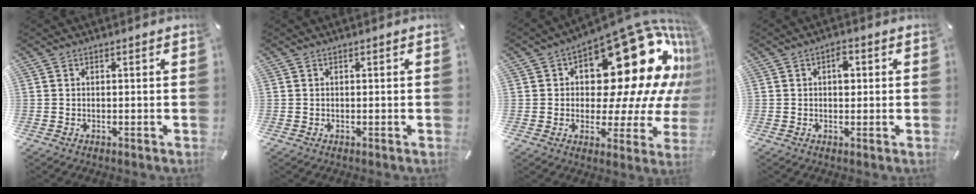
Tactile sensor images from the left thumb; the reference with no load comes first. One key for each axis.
{"total": 0.0}
{"total": 29.2, "fx": 10.5, "fy": 14.8, "fz": 22.9, "tx": -0.299, "ty": -0.099, "tz": 0.188}
{"total": 3.2, "fx": 0.6, "fy": 2.0, "fz": 2.4, "tx": -0.019, "ty": -0.003, "tz": 0.002}